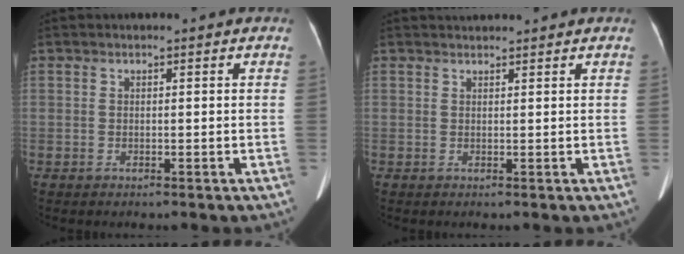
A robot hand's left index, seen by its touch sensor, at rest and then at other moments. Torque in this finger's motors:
{"motor_torque": [0.46, -0.46, 0.05, 0.02]}